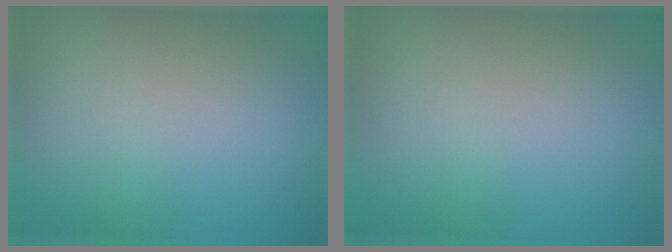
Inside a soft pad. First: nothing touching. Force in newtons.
{"total": 0.0}